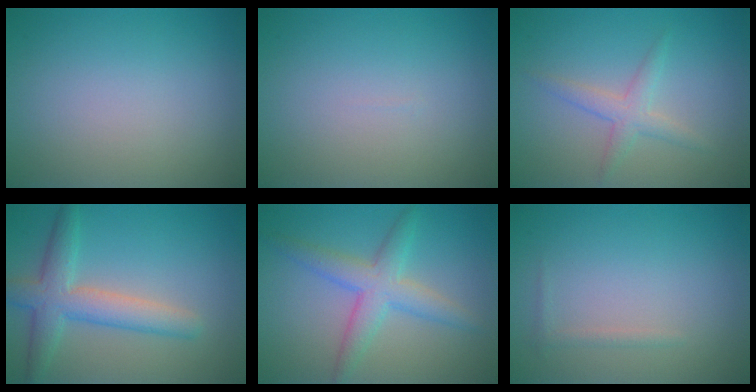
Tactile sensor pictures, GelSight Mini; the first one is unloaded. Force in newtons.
{"total": 0.0}
{"total": 2.2, "press": 2.2, "slide": 0.0}
{"total": 4.7, "press": 4.7, "slide": 0.1}
{"total": 4.0, "press": 4.0, "slide": 0.1}
{"total": 0.7, "press": 0.7, "slide": 0.0}